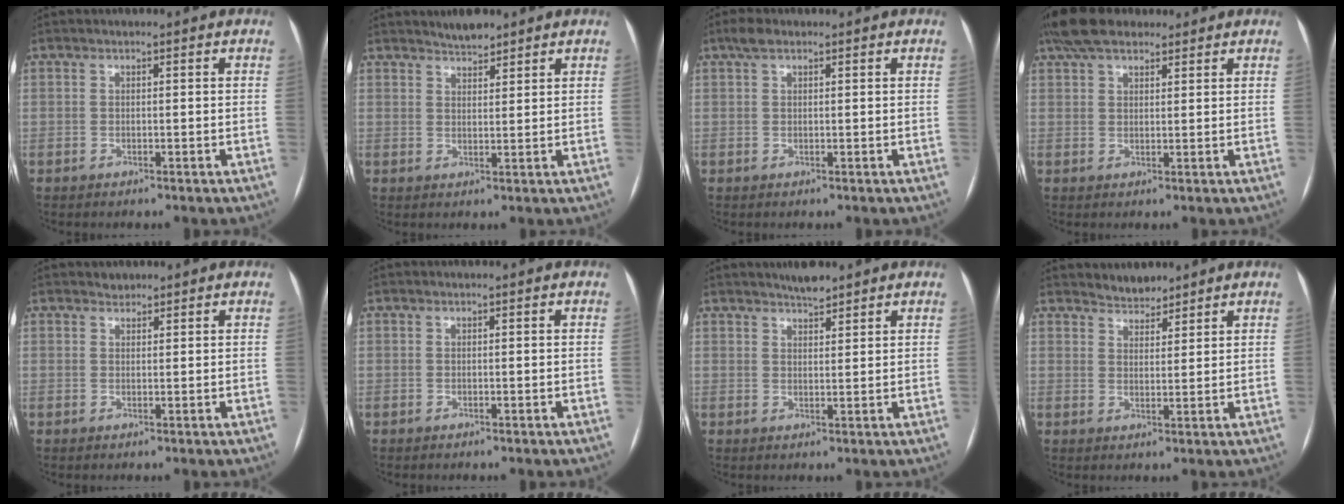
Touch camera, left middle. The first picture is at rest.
{"total": 3.2, "force": [2.9, 0.7, 1.0], "torque": [-0.020, 0.004, 0.047]}
{"total": 2.2, "force": [1.5, 0.9, 1.3], "torque": [-0.029, 0.018, 0.028]}
{"total": 7.8, "force": [6.1, 3.2, 3.8], "torque": [-0.071, 0.034, 0.110]}
{"total": 1.0, "force": [0.8, 0.5, 0.0], "torque": [0.001, 0.002, 0.011]}
{"total": 0.0}
{"total": 3.0, "force": [2.7, 0.5, 1.2], "torque": [-0.023, 0.004, 0.045]}
{"total": 3.2, "force": [3.1, 1.1, 0.1], "torque": [-0.002, 0.006, 0.052]}